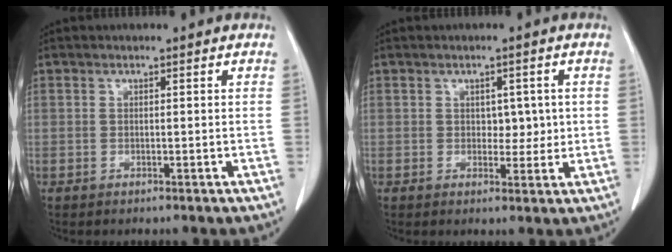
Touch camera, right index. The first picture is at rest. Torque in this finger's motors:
{"motor_torque": [0.08, 0.02, -0.04, -0.01]}